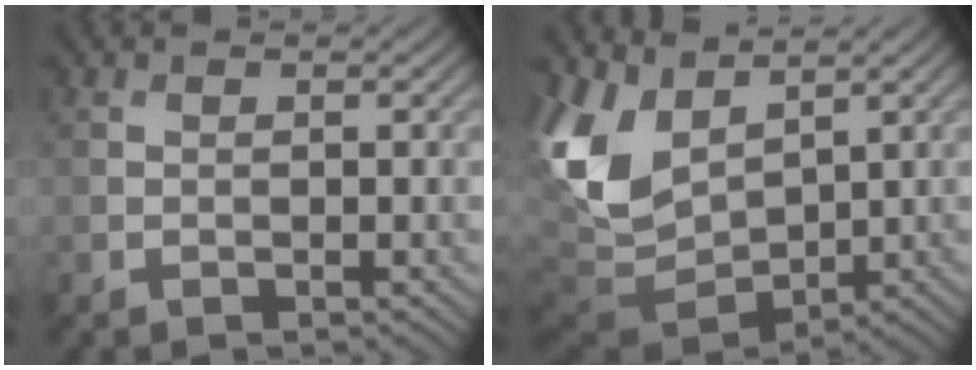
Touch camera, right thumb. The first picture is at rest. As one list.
[{"total": 10.6, "force": [2.9, 7.1, 7.4], "torque": [-0.201, -0.006, 0.056]}]